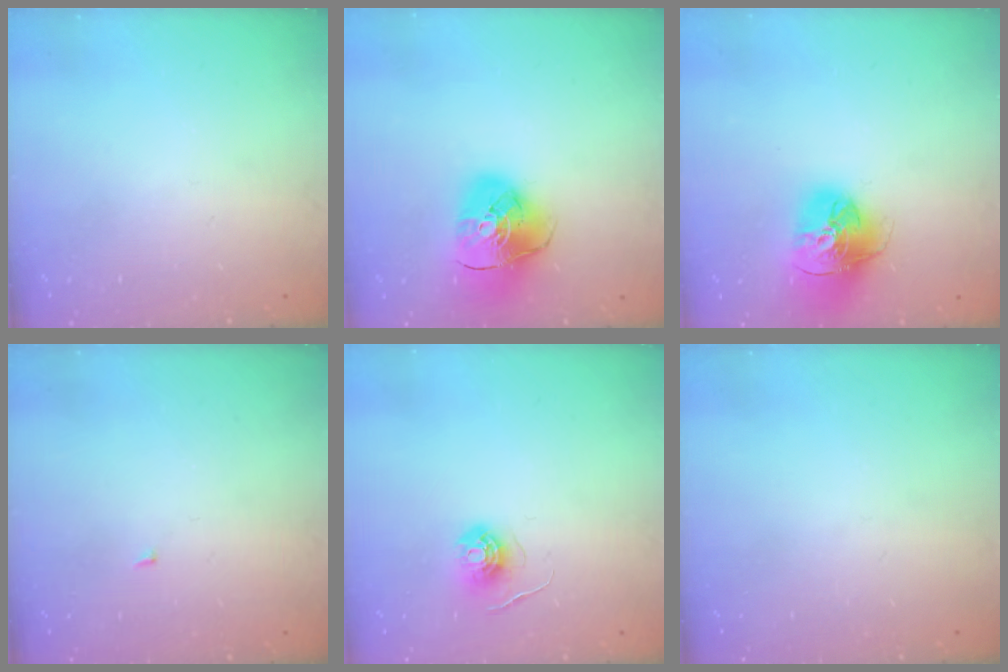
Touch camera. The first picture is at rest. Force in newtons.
{"total": 12.7, "press": 12.6, "slide": 1.7}
{"total": 15.3, "press": 15.3, "slide": 1.5}
{"total": 1.4, "press": 1.3, "slide": 0.1}
{"total": 5.8, "press": 5.8, "slide": 0.3}
{"total": 0.0}